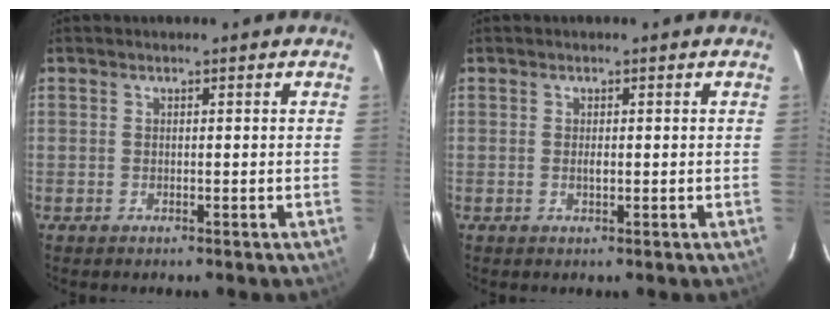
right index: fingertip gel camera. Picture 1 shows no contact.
{"total": 1.0, "force": [0.0, 0.6, 0.8], "torque": [-0.013, 0.000, 0.000]}